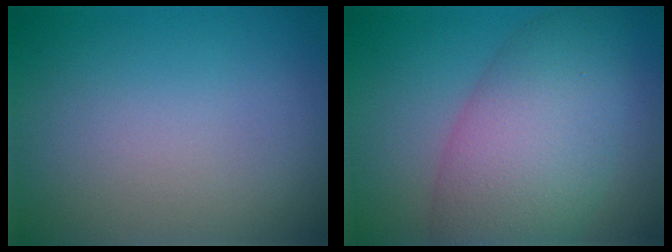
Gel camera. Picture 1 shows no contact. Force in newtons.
{"total": 8.4, "press": 8.4, "slide": 0.2}